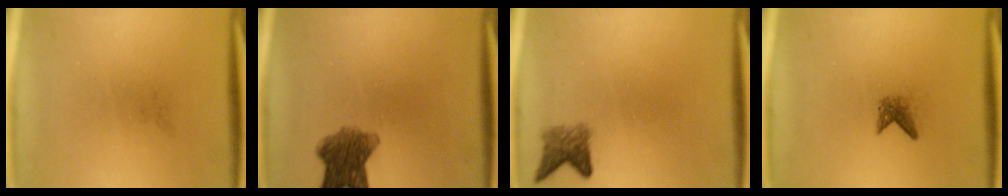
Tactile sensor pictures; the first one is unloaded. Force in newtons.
{"total": 7.0}
{"total": 2.8}
{"total": 1.6}